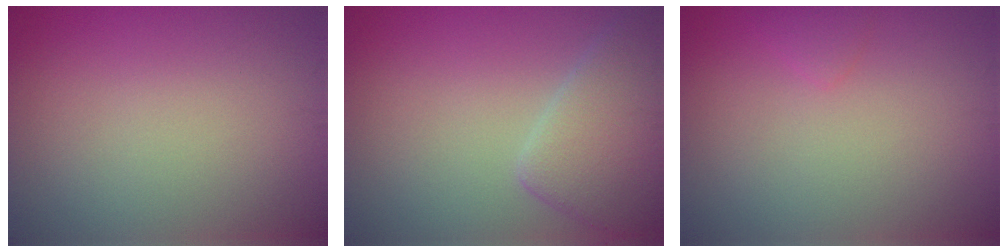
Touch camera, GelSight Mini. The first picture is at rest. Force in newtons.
{"total": 4.5, "press": 4.5, "slide": 0.3}
{"total": 0.9, "press": 0.9, "slide": 0.1}